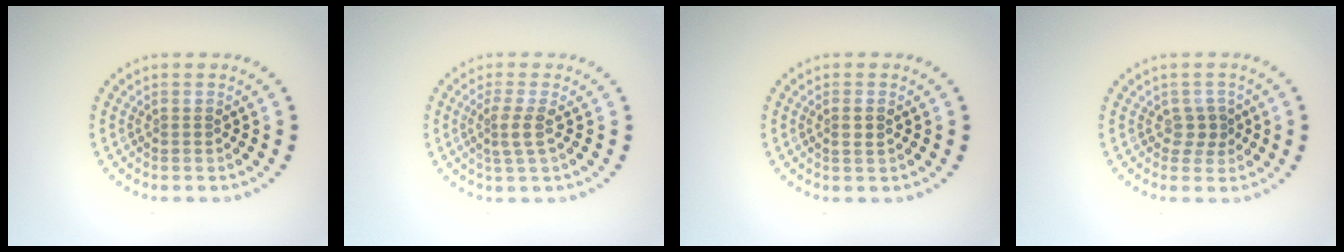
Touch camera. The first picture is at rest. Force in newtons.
{"total": 2.1, "press": 1.6, "slide": 1.4}
{"total": 1.1, "press": 1.0, "slide": 0.5}
{"total": 1.4, "press": 1.2, "slide": 0.7}